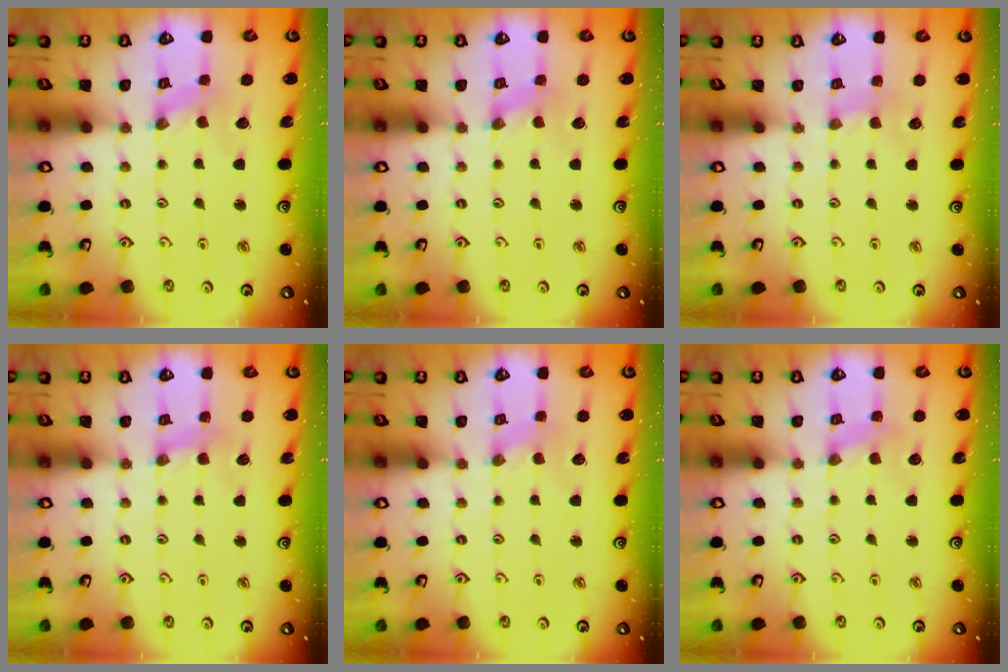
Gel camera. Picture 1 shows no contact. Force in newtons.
{"total": 0.0}
{"total": 1.2, "press": 1.2, "slide": 0.2}
{"total": 3.0, "press": 2.9, "slide": 0.4}
{"total": 0.0}
{"total": 2.4, "press": 2.4, "slide": 0.3}